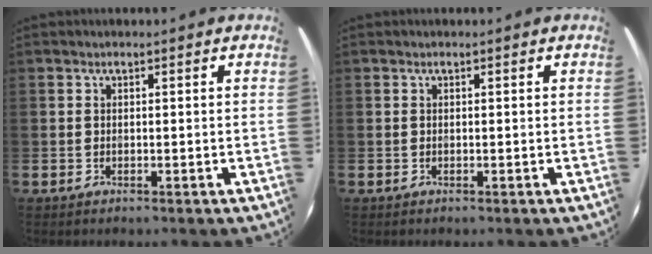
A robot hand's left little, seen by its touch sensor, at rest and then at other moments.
{"total": 0.0}